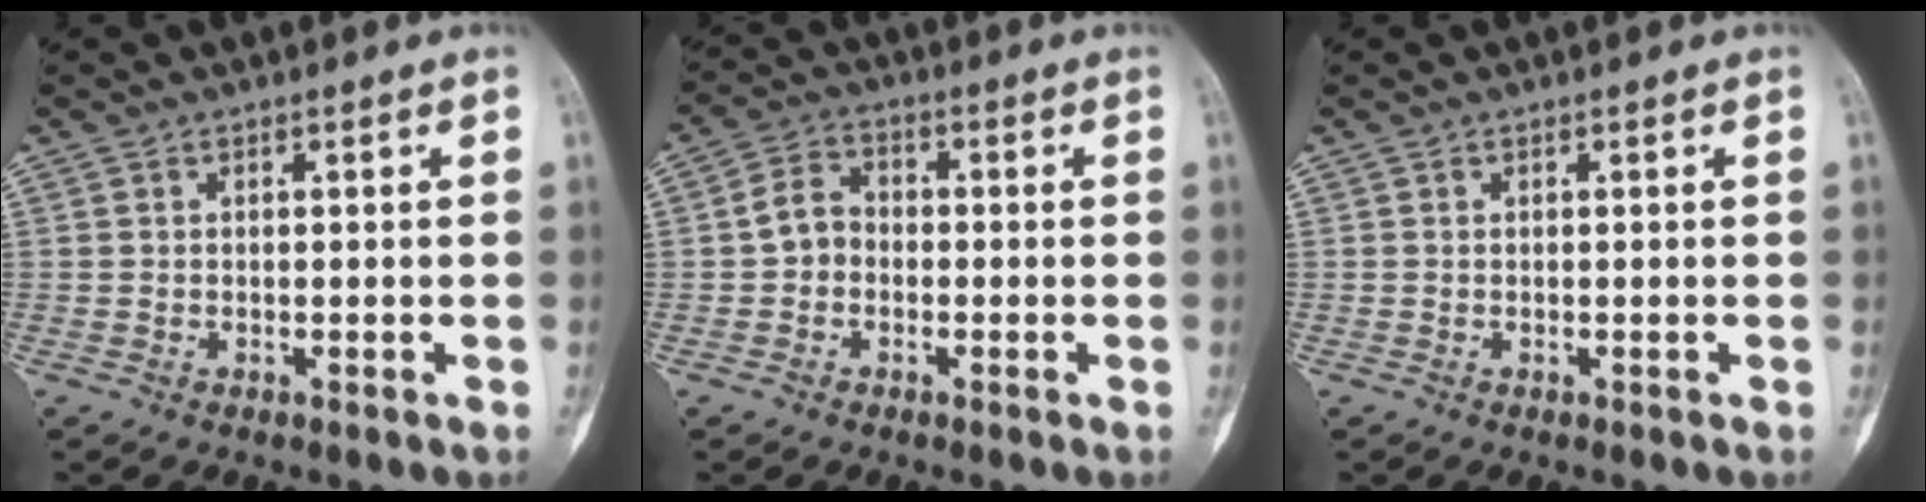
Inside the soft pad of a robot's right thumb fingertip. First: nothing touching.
{"total": 5.0, "force": [-0.9, 4.1, 2.8], "torque": [-0.035, 0.019, -0.027]}
{"total": 0.0}